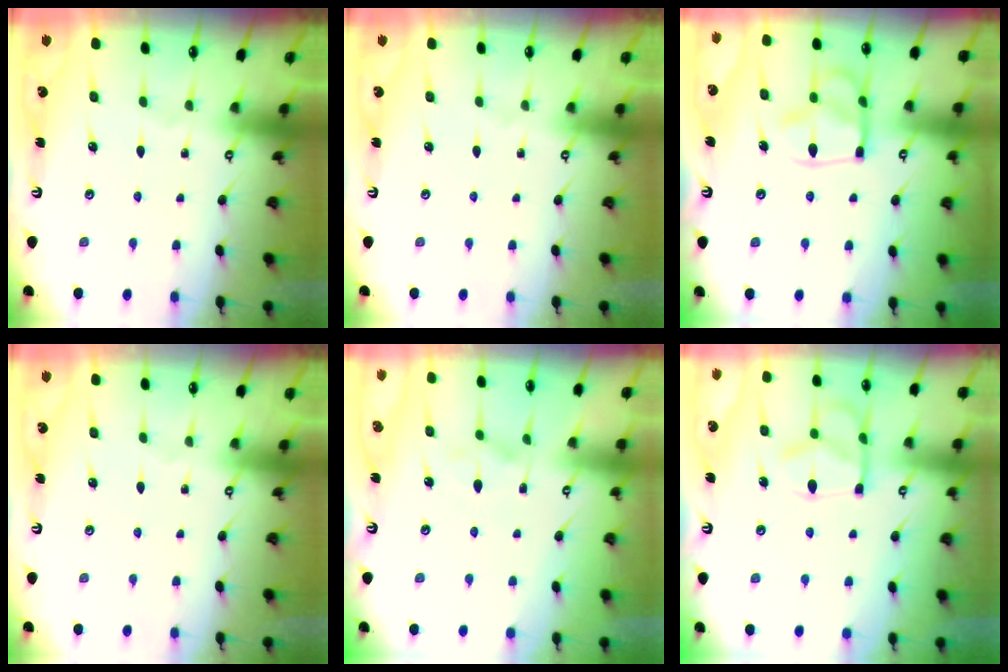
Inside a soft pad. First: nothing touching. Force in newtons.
{"total": 0.0}
{"total": 14.7, "press": 14.6, "slide": 1.5}
{"total": 0.0}
{"total": 1.3, "press": 1.2, "slide": 0.6}
{"total": 10.9, "press": 10.8, "slide": 1.4}